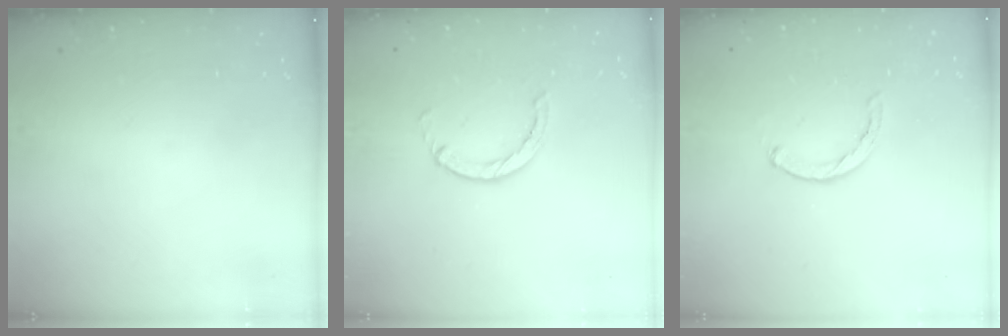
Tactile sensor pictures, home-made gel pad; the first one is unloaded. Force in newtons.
{"total": 1.4, "press": 1.4, "slide": 0.3}
{"total": 1.1, "press": 1.1, "slide": 0.2}